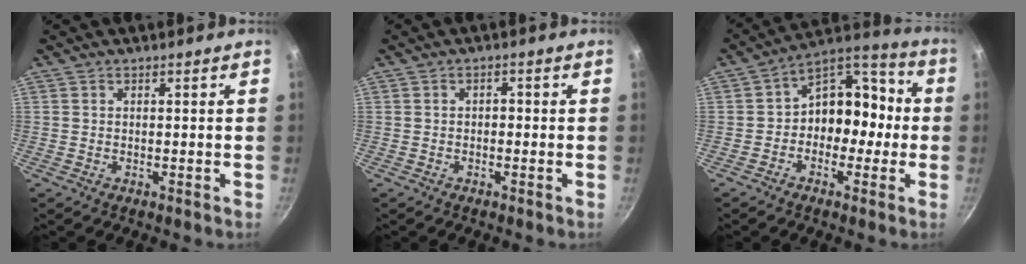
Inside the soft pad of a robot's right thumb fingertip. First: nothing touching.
{"total": 1.3, "force": [-0.3, 1.0, 0.8], "torque": [-0.002, 0.006, -0.009]}
{"total": 13.6, "force": [-0.8, 9.3, 10.0], "torque": [-0.094, 0.046, -0.028]}